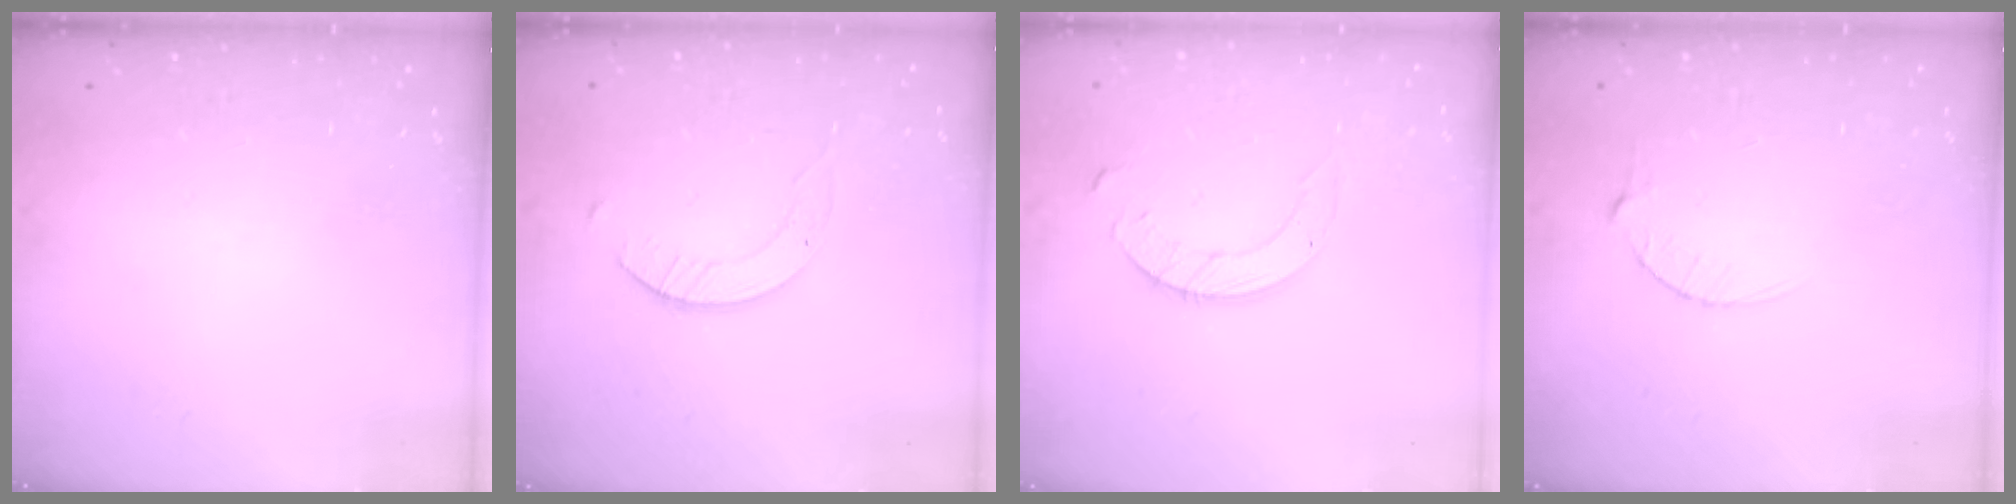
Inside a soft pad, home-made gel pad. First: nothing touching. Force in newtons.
{"total": 2.9, "press": 2.9, "slide": 0.3}
{"total": 9.7, "press": 9.6, "slide": 0.8}
{"total": 3.0, "press": 3.0, "slide": 0.4}